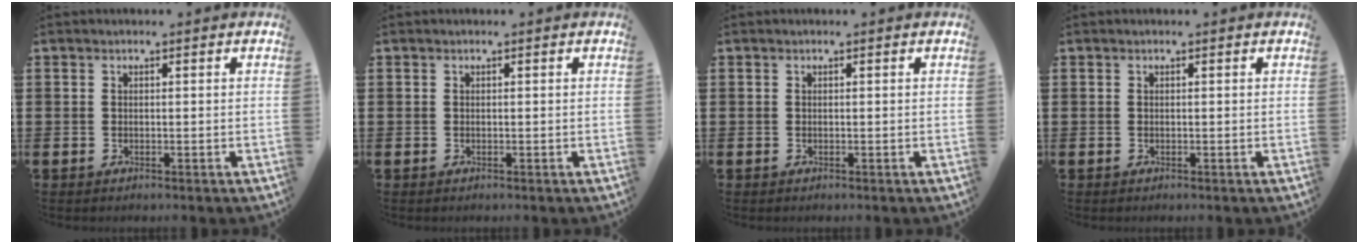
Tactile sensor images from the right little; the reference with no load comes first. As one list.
[{"total": 0.0}, {"total": 0.0}, {"total": 0.0}]